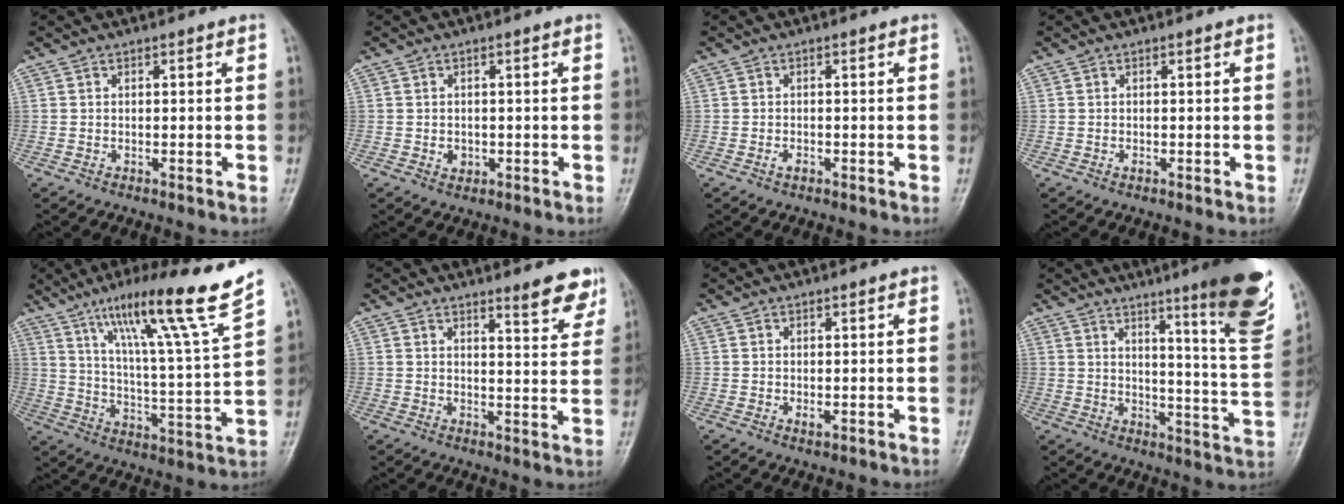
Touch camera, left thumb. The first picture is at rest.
{"total": 1.8, "force": [-0.3, 1.5, 1.0], "torque": [-0.007, 0.001, 0.000]}
{"total": 1.2, "force": [-0.4, 0.7, 0.9], "torque": [-0.012, 0.004, -0.006]}
{"total": 0.8, "force": [0.0, 0.4, 0.7], "torque": [-0.008, 0.005, 0.002]}
{"total": 19.7, "force": [13.2, -0.2, 14.6], "torque": [-0.213, -0.066, 0.212]}
{"total": 6.2, "force": [4.9, 1.3, 3.7], "torque": [-0.031, -0.035, 0.058]}
{"total": 1.4, "force": [0.1, 0.6, 1.3], "torque": [-0.018, 0.001, 0.005]}
{"total": 18.1, "force": [10.8, 1.4, 14.4], "torque": [-0.167, -0.068, 0.146]}